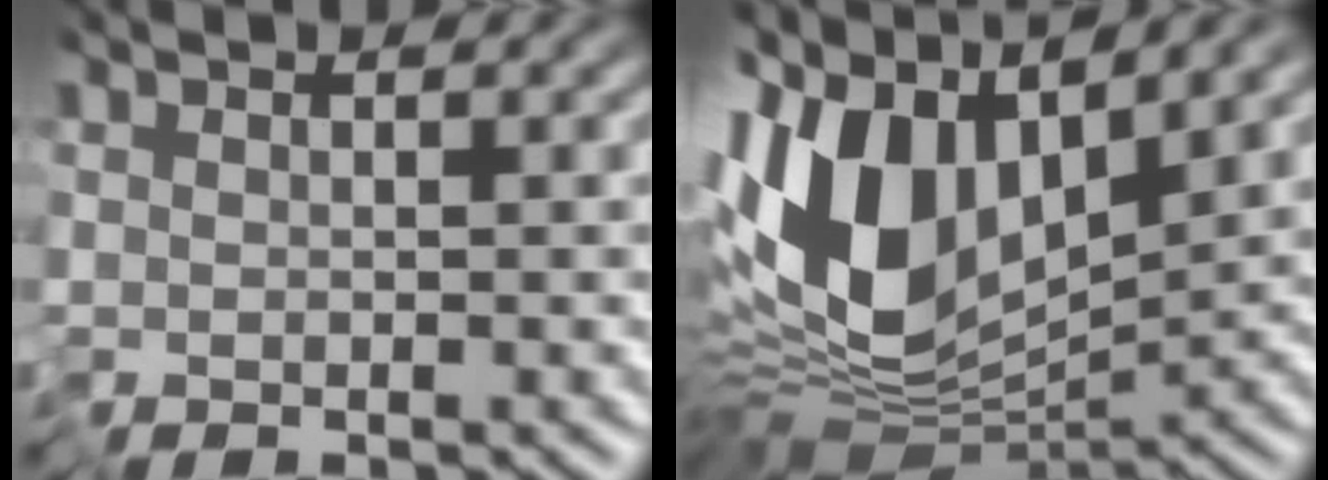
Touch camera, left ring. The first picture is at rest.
{"total": 11.0, "force": [2.3, 6.0, 9.0], "torque": [-0.189, -0.001, 0.029]}